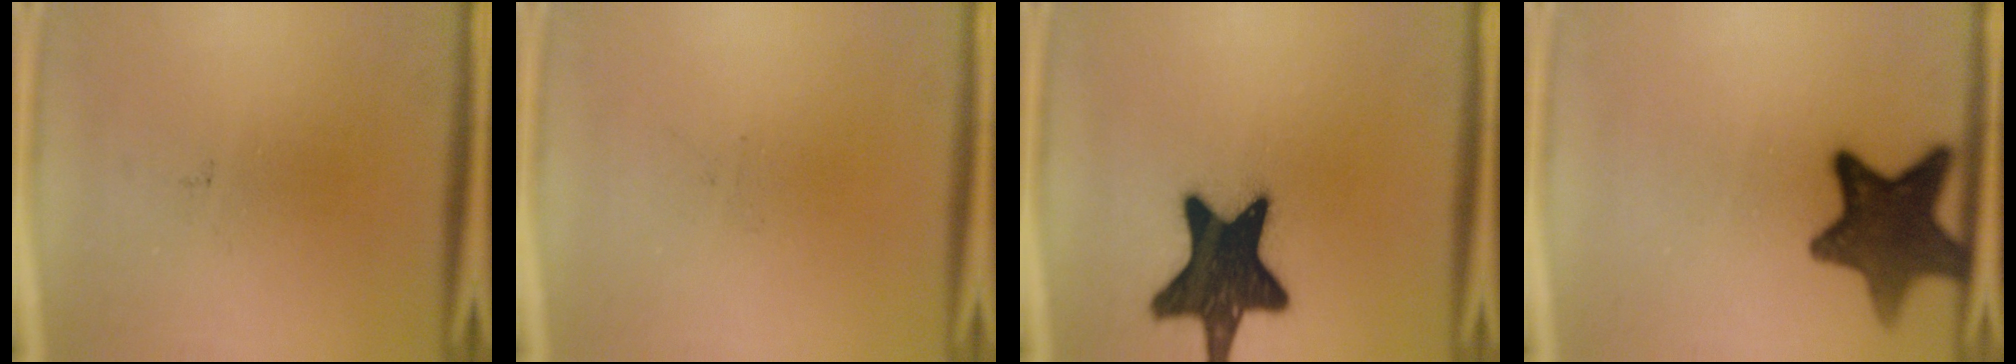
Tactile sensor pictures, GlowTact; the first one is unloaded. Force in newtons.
{"total": 0.0}
{"total": 18.9}
{"total": 13.2}